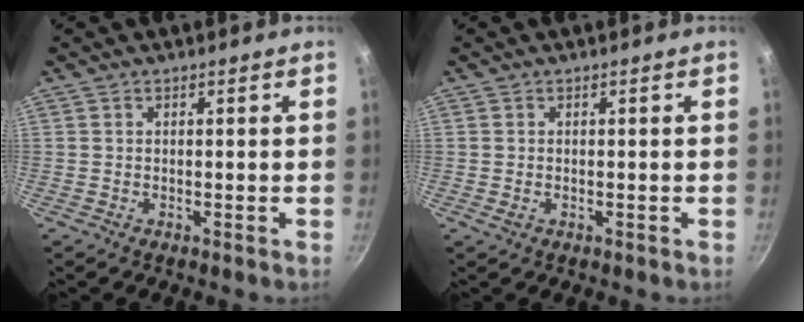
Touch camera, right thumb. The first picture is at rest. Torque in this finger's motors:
{"motor_torque": [0.22, -0.08, -0.21, 0.01, -0.02]}